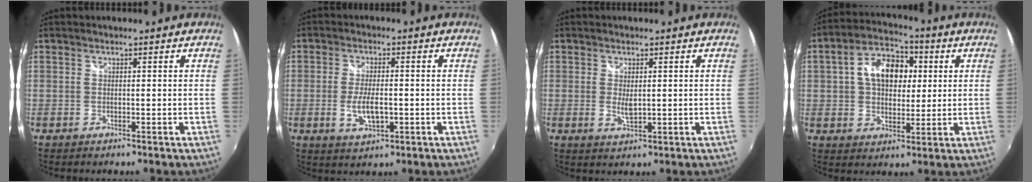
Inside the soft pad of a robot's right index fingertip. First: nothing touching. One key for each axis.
{"total": 5.7, "fx": -1.3, "fy": 2.3, "fz": 5.1, "tx": -0.103, "ty": -0.008, "tz": -0.020}
{"total": 2.7, "fx": 0.1, "fy": 1.2, "fz": 2.4, "tx": -0.042, "ty": -0.006, "tz": 0.005}
{"total": 12.1, "fx": 2.5, "fy": 8.1, "fz": 8.7, "tx": -0.157, "ty": 0.030, "tz": 0.038}